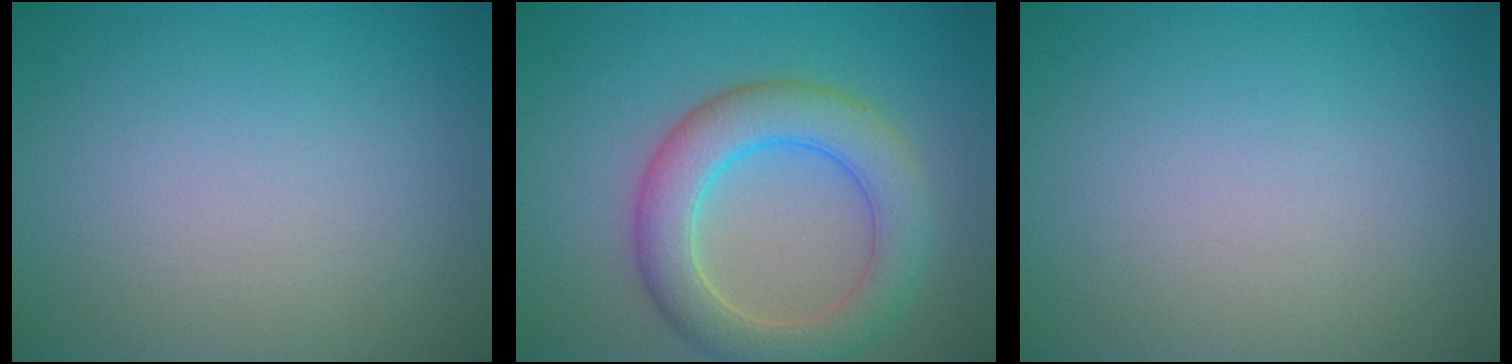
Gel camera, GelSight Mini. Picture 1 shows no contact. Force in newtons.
{"total": 5.9, "press": 5.9, "slide": 0.2}
{"total": 0.0}